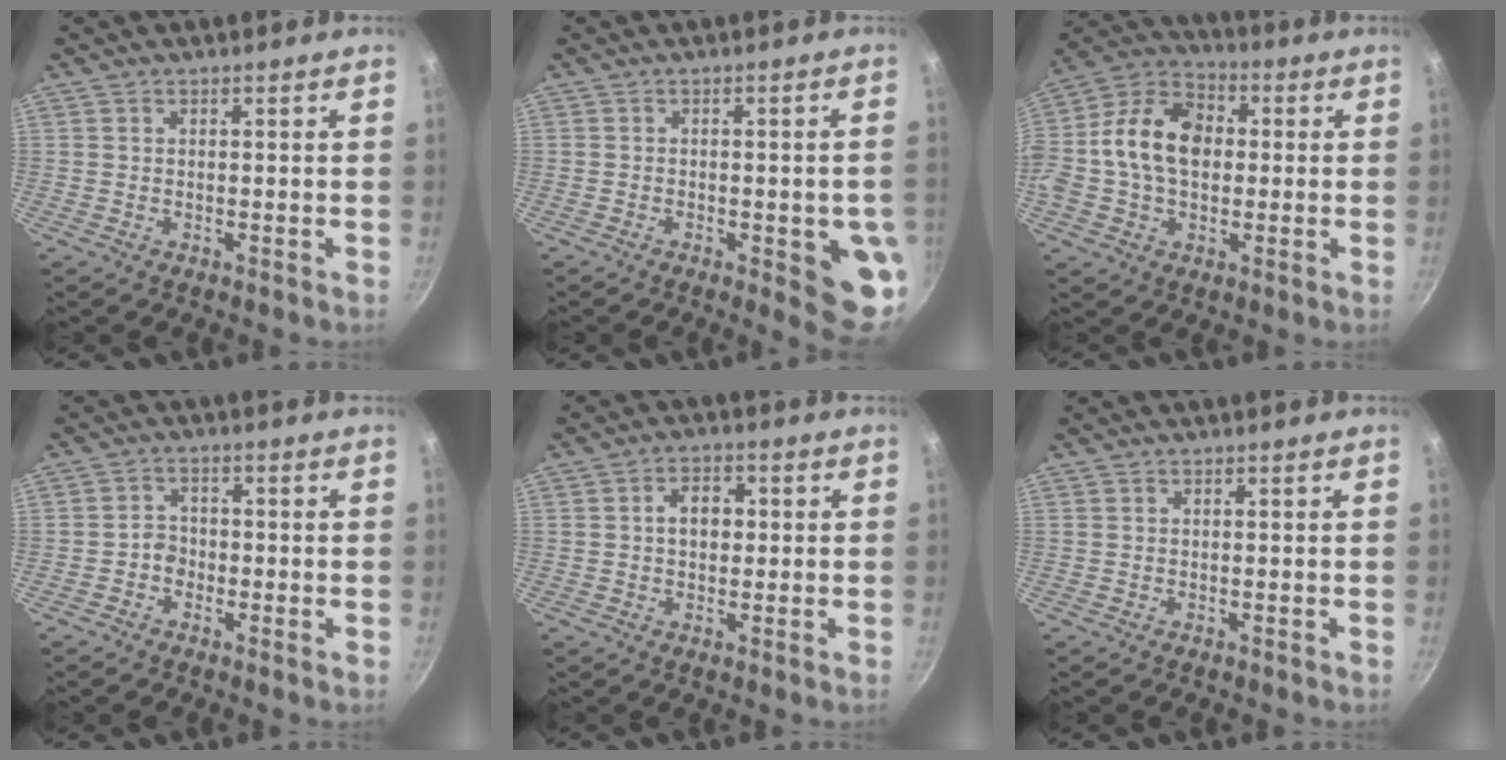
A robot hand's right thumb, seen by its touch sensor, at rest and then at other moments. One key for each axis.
{"total": 8.9, "fx": -2.3, "fy": 3.0, "fz": 8.0, "tx": -0.067, "ty": 0.004, "tz": -0.025}
{"total": 16.2, "fx": 0.5, "fy": 11.7, "fz": 11.2, "tx": -0.175, "ty": 0.033, "tz": -0.011}
{"total": 2.6, "fx": -1.2, "fy": 2.1, "fz": 1.0, "tx": 0.000, "ty": 0.016, "tz": -0.026}
{"total": 5.4, "fx": 0.6, "fy": 3.9, "fz": 3.7, "tx": -0.032, "ty": 0.011, "tz": 0.004}
{"total": 0.0}